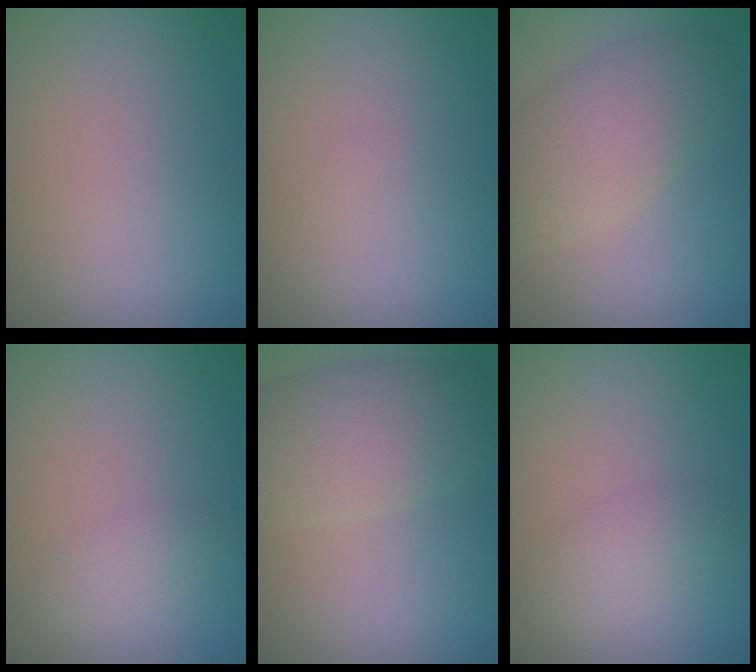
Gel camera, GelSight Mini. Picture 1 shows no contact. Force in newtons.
{"total": 0.0}
{"total": 5.6, "press": 5.6, "slide": 0.3}
{"total": 1.2, "press": 1.2, "slide": 0.0}
{"total": 6.3, "press": 6.3, "slide": 0.3}
{"total": 1.9, "press": 1.9, "slide": 0.1}